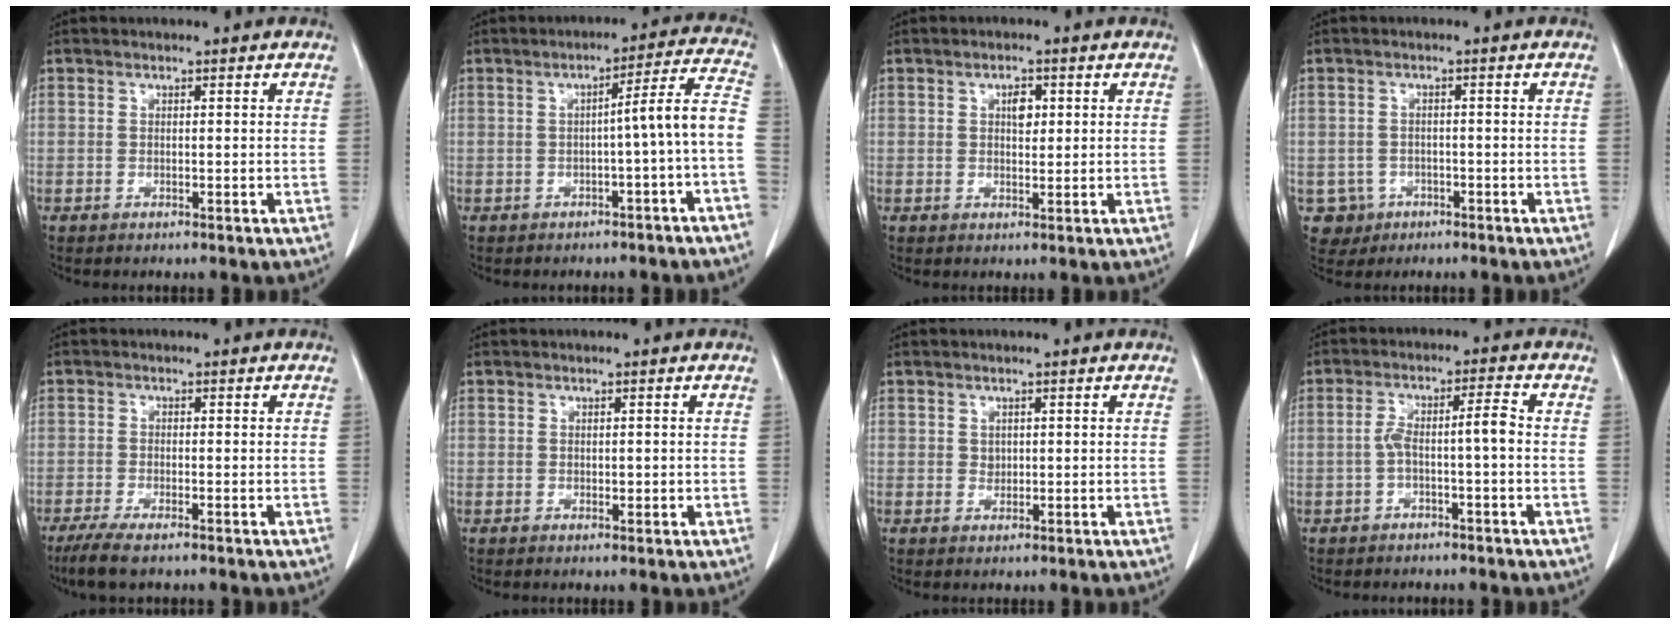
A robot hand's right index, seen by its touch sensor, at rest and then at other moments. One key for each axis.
{"total": 7.3, "fx": -2.1, "fy": -0.8, "fz": 7.0, "tx": -0.086, "ty": 0.021, "tz": -0.030}
{"total": 2.4, "fx": 0.7, "fy": 1.2, "fz": 1.9, "tx": -0.030, "ty": 0.000, "tz": 0.011}
{"total": 3.7, "fx": -1.4, "fy": 3.5, "fz": -0.1, "tx": 0.005, "ty": 0.010, "tz": -0.017}
{"total": 5.1, "fx": -3.7, "fy": 0.9, "fz": 3.4, "tx": -0.063, "ty": -0.014, "tz": -0.060}
{"total": 0.9, "fx": 0.0, "fy": 0.6, "fz": 0.7, "tx": -0.008, "ty": -0.001, "tz": 0.001}
{"total": 1.0, "fx": 0.3, "fy": 0.9, "fz": 0.4, "tx": -0.004, "ty": -0.001, "tz": 0.006}
{"total": 4.7, "fx": -1.1, "fy": 0.5, "fz": 4.6, "tx": -0.089, "ty": 0.026, "tz": -0.013}